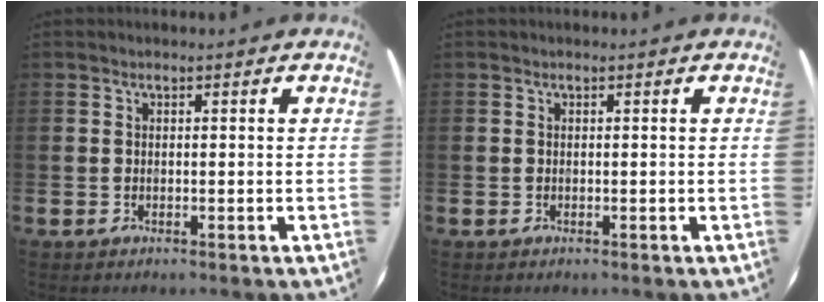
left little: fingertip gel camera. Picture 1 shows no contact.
{"total": 0.0}